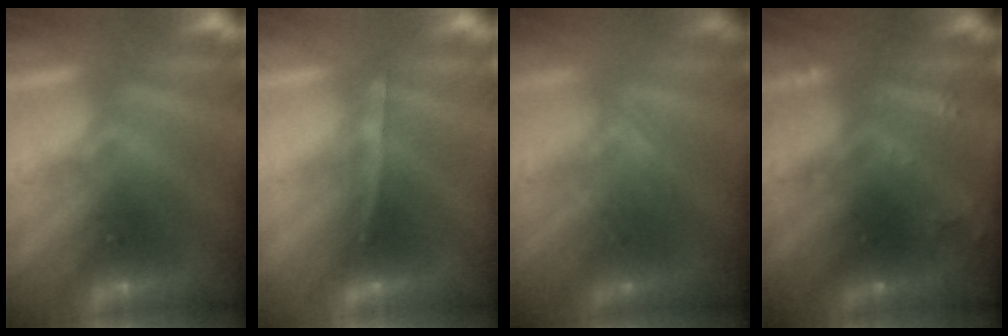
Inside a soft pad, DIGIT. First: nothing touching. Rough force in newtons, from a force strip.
{"total": 4.5}
{"total": 2.5}
{"total": 2.4}